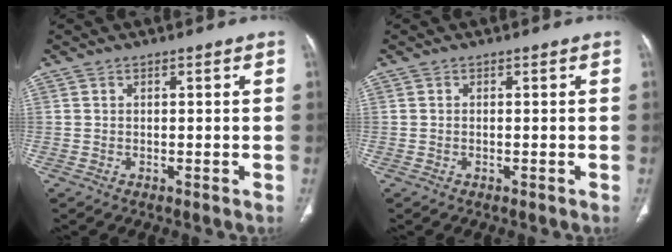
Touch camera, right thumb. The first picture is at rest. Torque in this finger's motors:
{"motor_torque": [-0.25, -0.08, 0.32, -0.14, -0.03]}